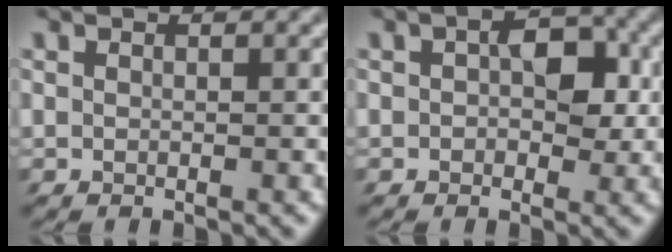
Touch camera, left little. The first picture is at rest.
{"total": 5.3, "force": [0.2, 3.3, 4.1], "torque": [-0.066, 0.003, 0.001]}